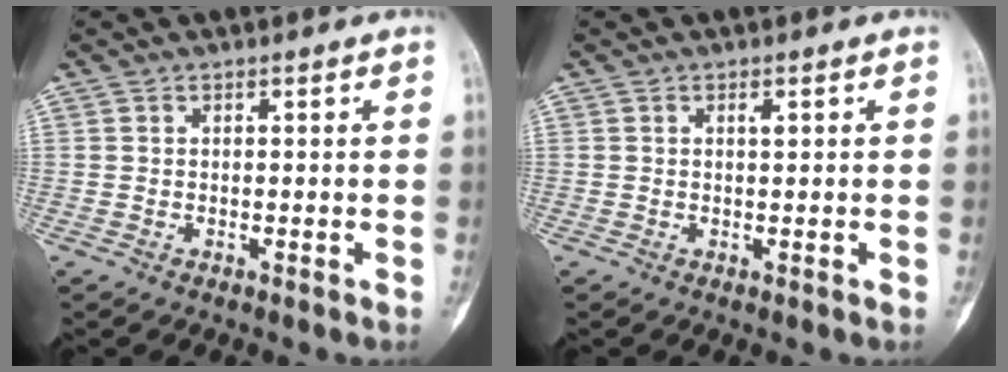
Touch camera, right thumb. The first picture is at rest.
{"total": 1.1, "force": [0.4, 0.3, 0.9], "torque": [-0.015, 0.002, 0.008]}